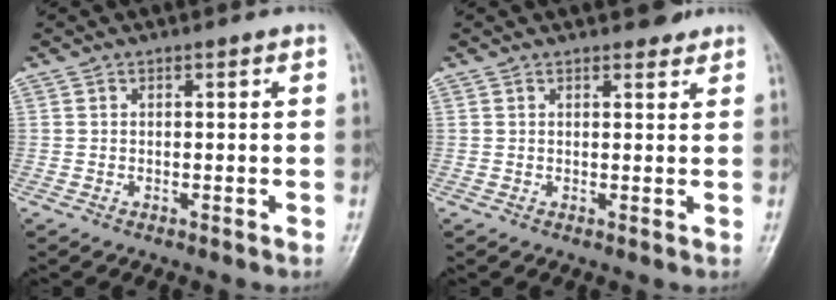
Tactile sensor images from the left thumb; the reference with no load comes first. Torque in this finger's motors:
{"motor_torque": [-0.07, -0.01, -0.21, -0.32, 0.00]}